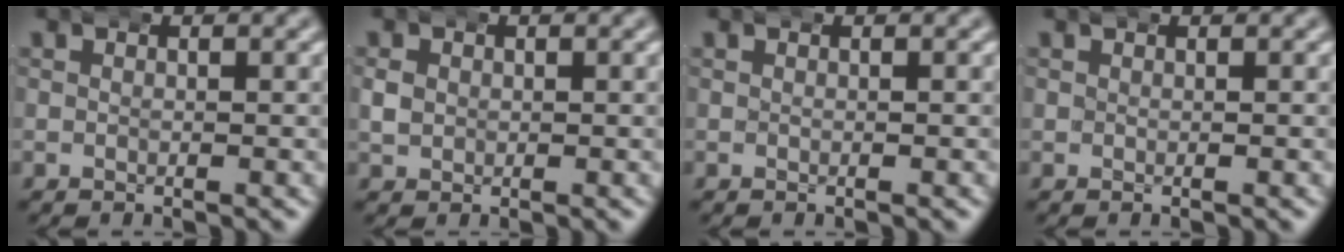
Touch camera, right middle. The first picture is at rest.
{"total": 1.8, "force": [-0.2, 1.8, 0.5], "torque": [-0.017, -0.001, 0.002]}
{"total": 0.0}
{"total": 0.0}